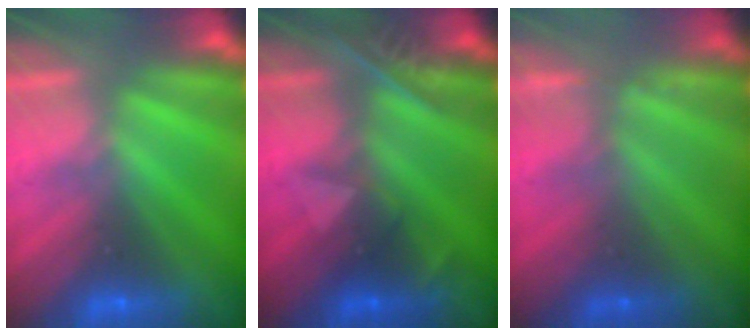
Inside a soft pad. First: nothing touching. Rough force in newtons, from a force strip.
{"total": 2.4}
{"total": 2.3}